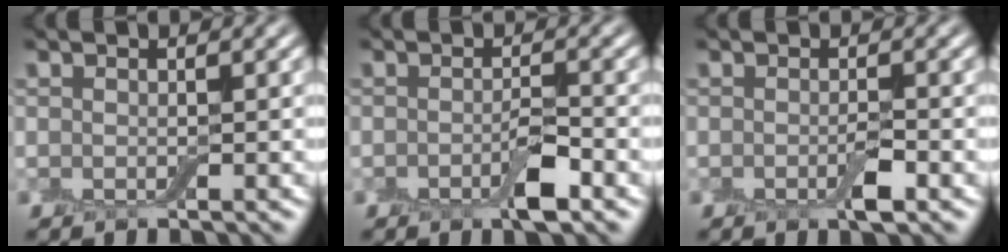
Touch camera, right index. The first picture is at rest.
{"total": 2.6, "force": [-1.2, 0.7, 2.2], "torque": [-0.038, -0.001, -0.022]}
{"total": 1.7, "force": [-0.7, 0.4, 1.6], "torque": [-0.026, -0.003, -0.013]}